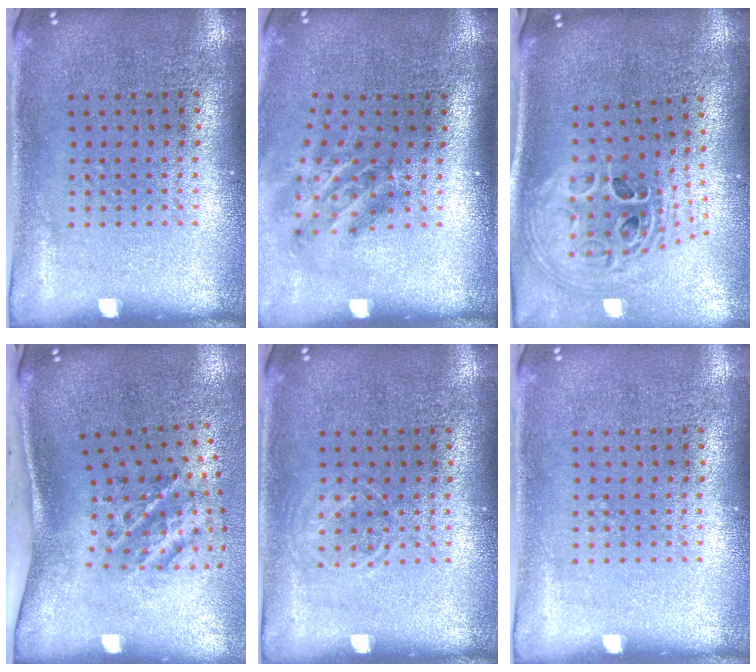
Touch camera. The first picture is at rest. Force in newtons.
{"total": 1.9, "press": 1.2, "slide": 1.5}
{"total": 2.0, "press": 1.6, "slide": 1.2}
{"total": 2.1, "press": 1.3, "slide": 1.7}
{"total": 1.1, "press": 1.1, "slide": 0.2}
{"total": 0.0}